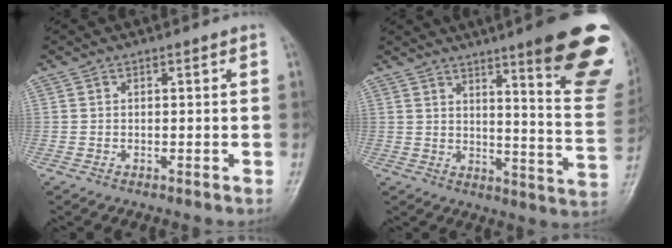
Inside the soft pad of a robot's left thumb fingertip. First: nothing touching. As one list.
[{"total": 21.7, "force": [12.9, 3.3, 17.2], "torque": [-0.188, -0.073, 0.166]}]